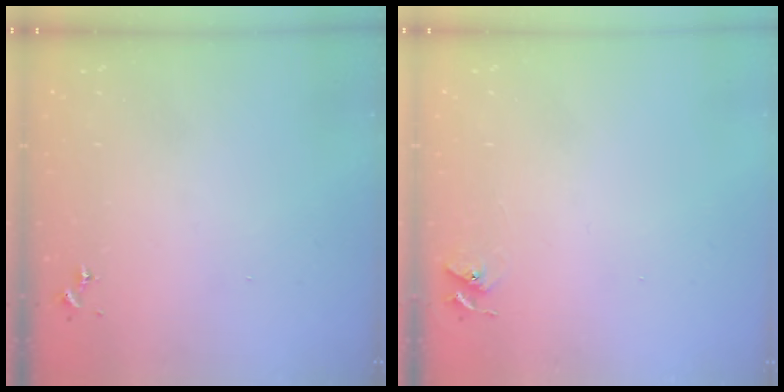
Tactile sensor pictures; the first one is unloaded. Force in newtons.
{"total": 5.8, "press": 5.8, "slide": 0.7}